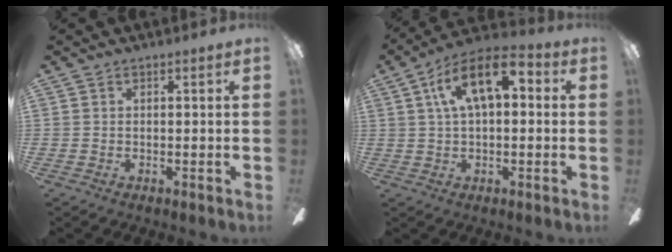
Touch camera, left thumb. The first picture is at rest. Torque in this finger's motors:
{"motor_torque": [0.11, 0.57, 0.23, -0.07, 0.14]}